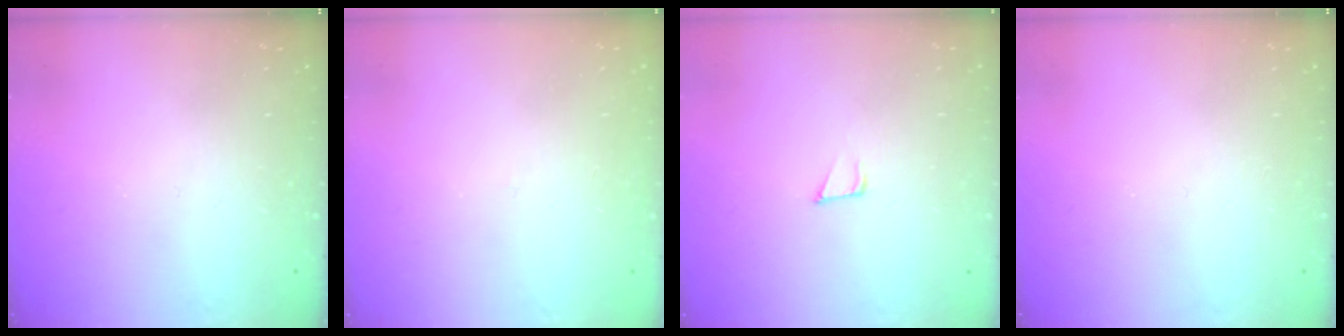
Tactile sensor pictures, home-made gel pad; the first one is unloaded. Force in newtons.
{"total": 2.7, "press": 2.7, "slide": 0.3}
{"total": 7.0, "press": 6.8, "slide": 1.4}
{"total": 0.0}